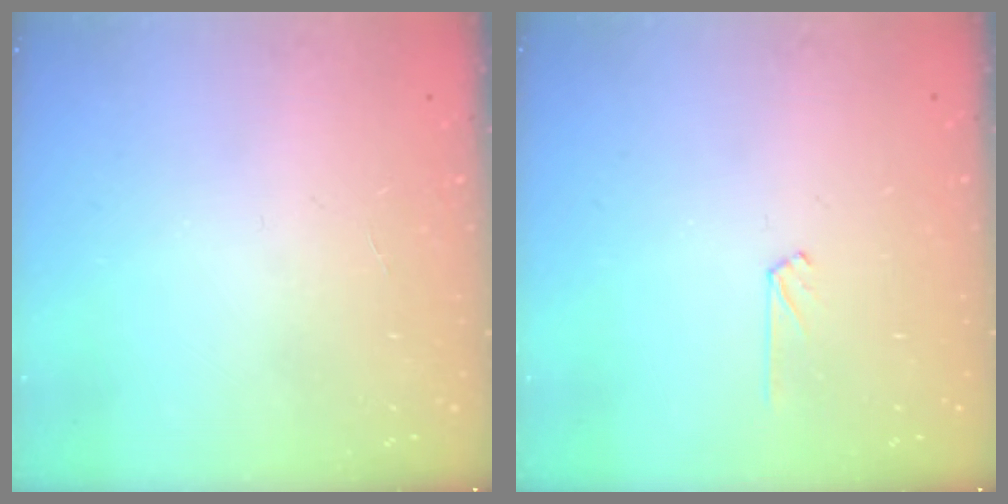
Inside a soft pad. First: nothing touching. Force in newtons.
{"total": 2.5, "press": 2.5, "slide": 0.3}